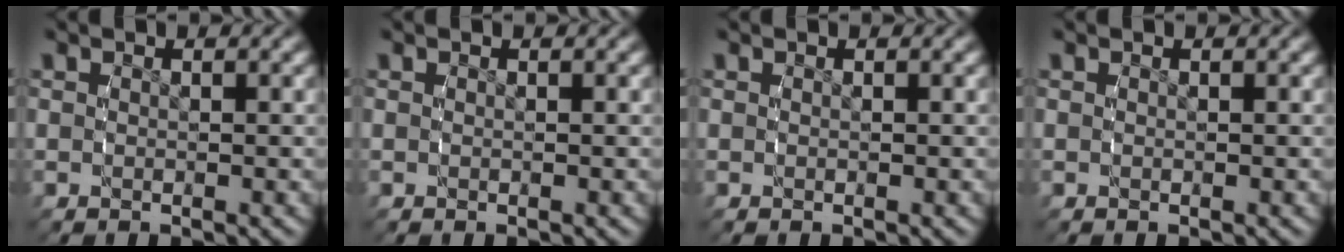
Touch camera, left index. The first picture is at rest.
{"total": 0.0}
{"total": 0.0}
{"total": 0.0}